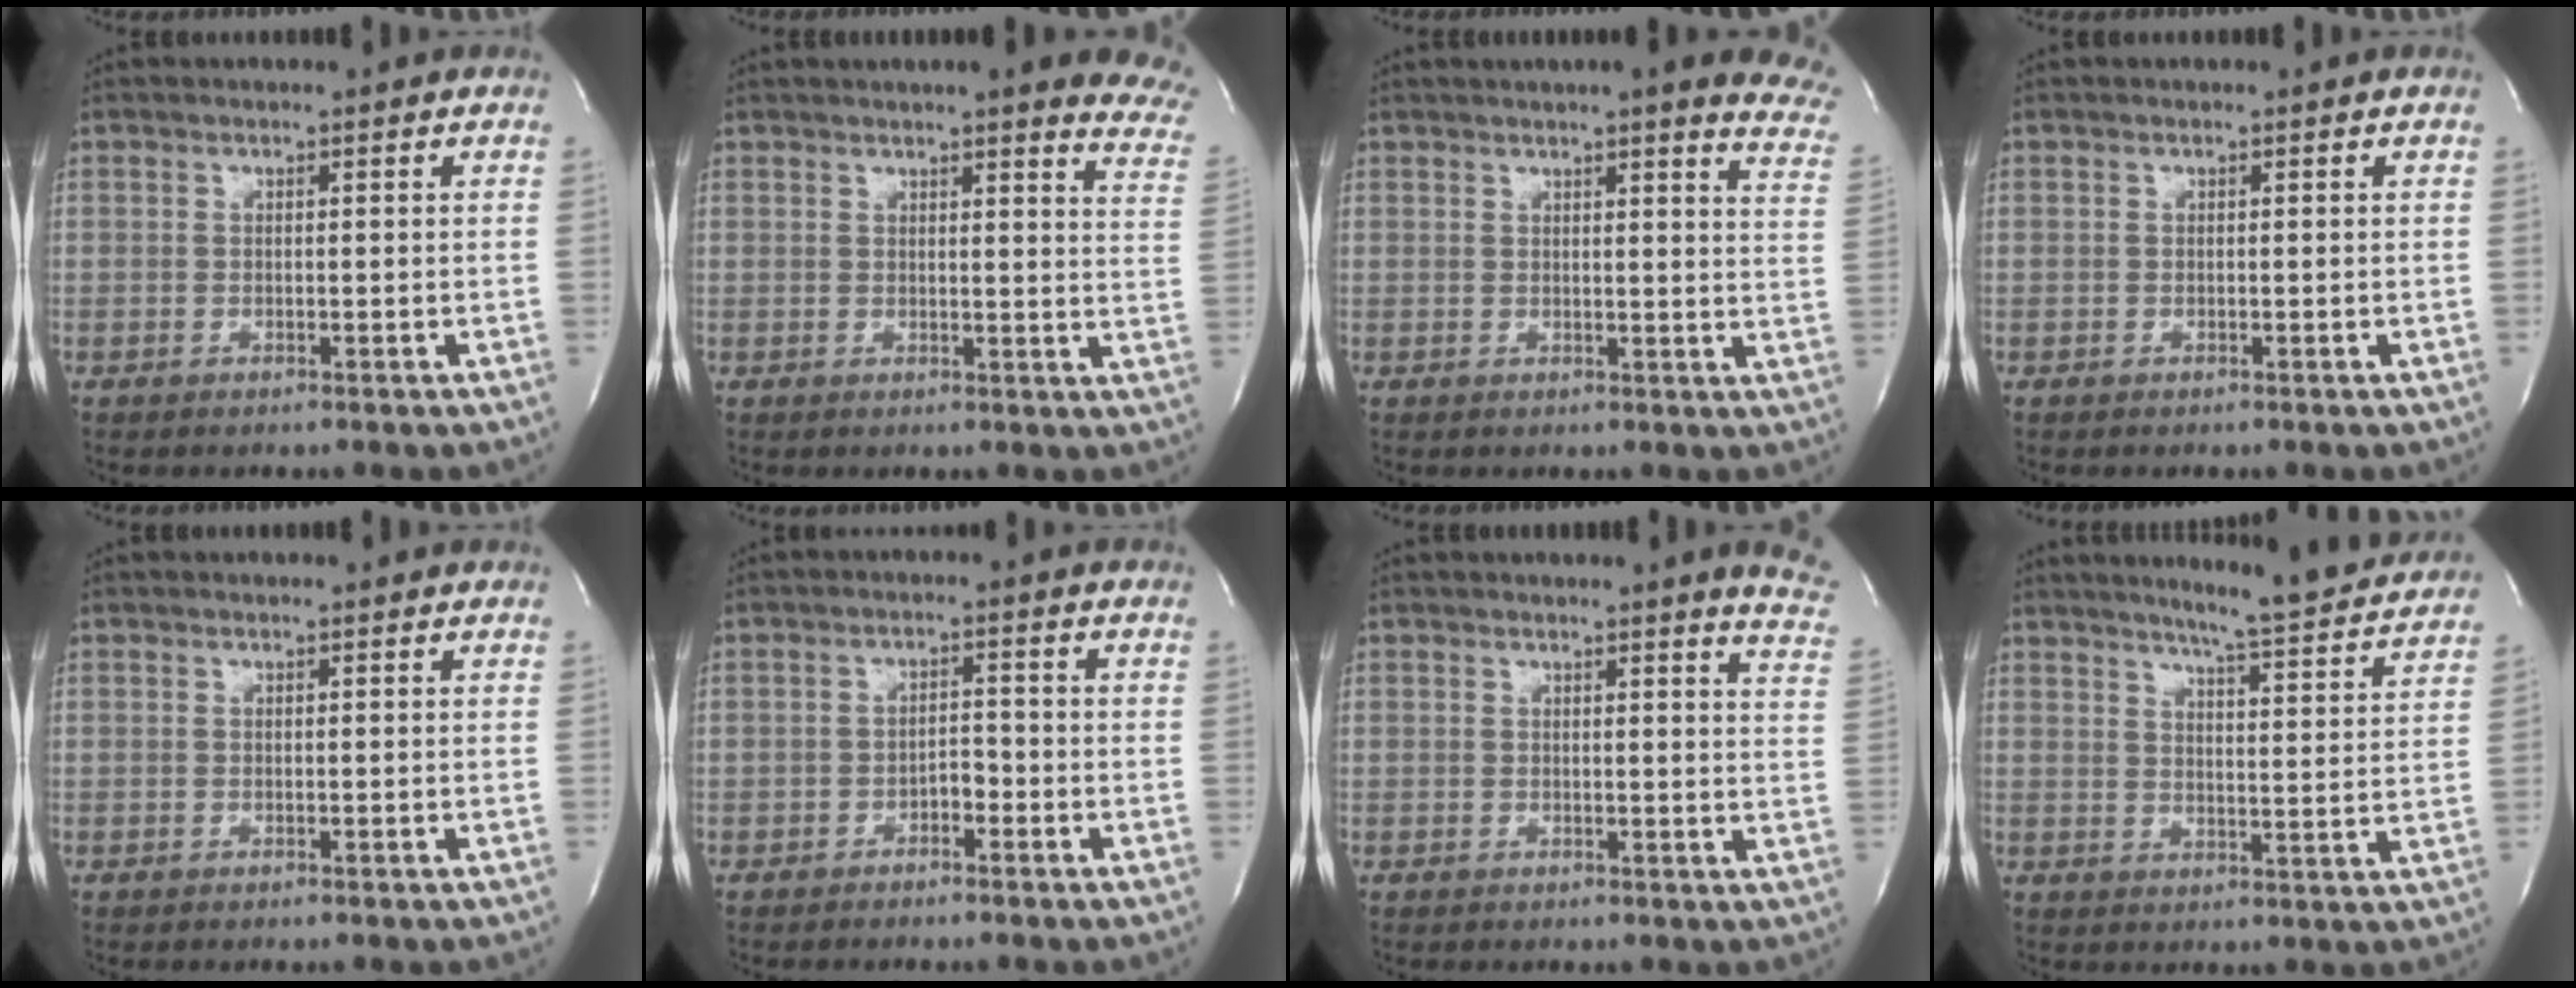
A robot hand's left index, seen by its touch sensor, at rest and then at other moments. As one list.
[{"total": 15.7, "force": [13.2, 2.6, 8.1], "torque": [-0.084, -0.026, 0.131]}, {"total": 15.3, "force": [12.3, 2.3, 8.8], "torque": [-0.099, -0.017, 0.123]}, {"total": 0.0}, {"total": 0.0}, {"total": 2.1, "force": [-1.4, 0.9, 1.4], "torque": [-0.016, 0.007, -0.023]}, {"total": 6.8, "force": [5.9, 0.2, 3.5], "torque": [-0.029, -0.027, 0.036]}, {"total": 13.3, "force": [12.3, -0.1, 5.1], "torque": [-0.078, -0.025, 0.151]}]